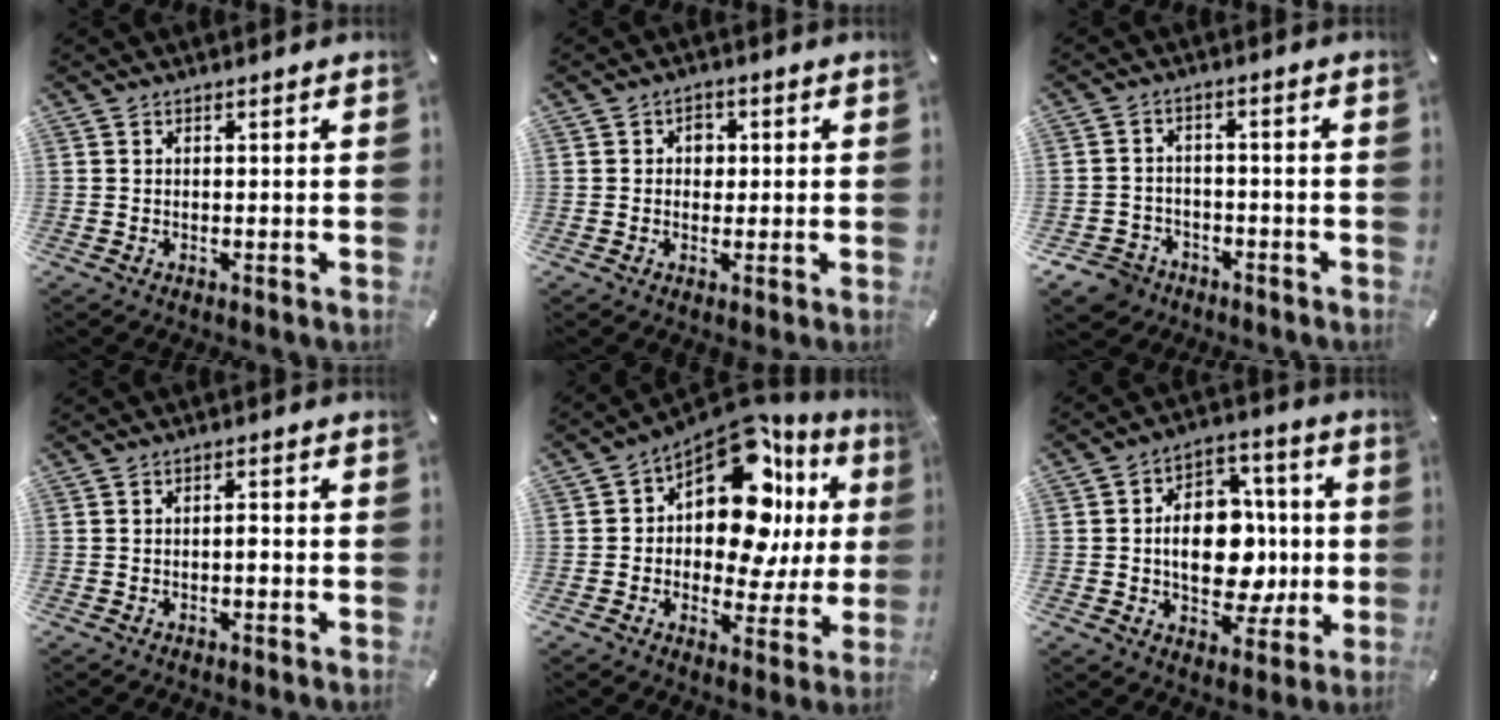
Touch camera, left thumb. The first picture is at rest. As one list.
[{"total": 3.1, "force": [0.1, 2.7, 1.6], "torque": [-0.009, -0.002, -0.007]}, {"total": 5.4, "force": [-3.4, 4.1, 1.2], "torque": [-0.037, 0.016, -0.068]}, {"total": 1.6, "force": [-0.4, 0.7, 1.4], "torque": [-0.027, 0.003, -0.009]}, {"total": 17.8, "force": [7.3, 9.8, 13.0], "torque": [-0.210, -0.064, 0.118]}, {"total": 15.5, "force": [-1.2, 11.1, 10.7], "torque": [-0.172, 0.005, -0.017]}]